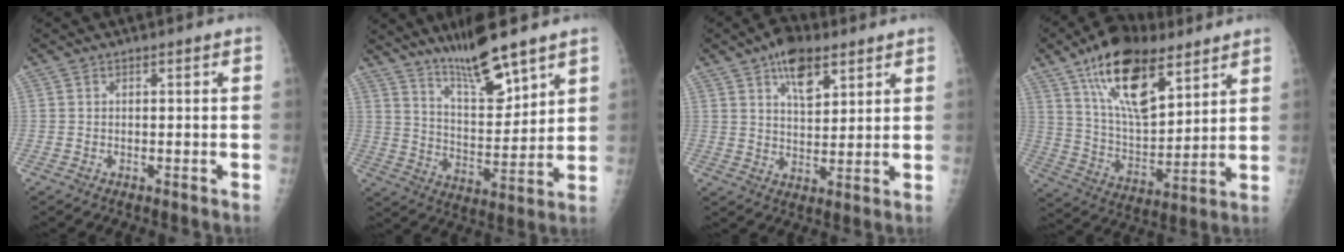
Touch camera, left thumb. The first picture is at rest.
{"total": 12.7, "force": [9.7, 2.6, 7.7], "torque": [-0.115, -0.069, 0.178]}
{"total": 9.1, "force": [5.3, 4.6, 5.9], "torque": [-0.075, -0.022, 0.087]}
{"total": 19.6, "force": [11.5, 8.7, 13.3], "torque": [-0.198, -0.053, 0.207]}